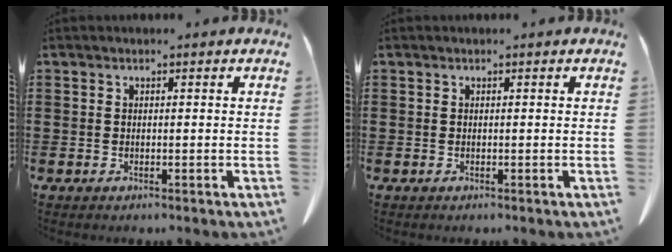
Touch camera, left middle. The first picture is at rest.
{"total": 0.0}